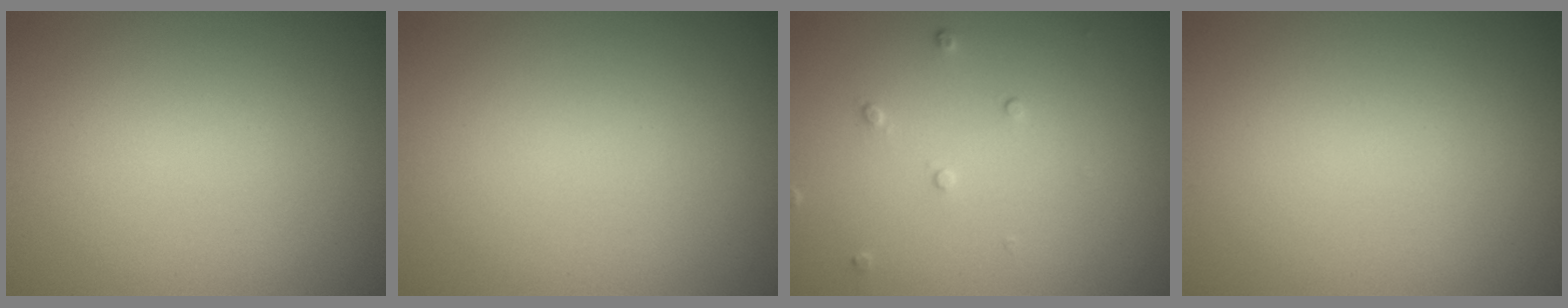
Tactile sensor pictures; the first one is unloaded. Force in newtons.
{"total": 0.0}
{"total": 0.7, "press": 0.5, "slide": 0.5}
{"total": 0.0}